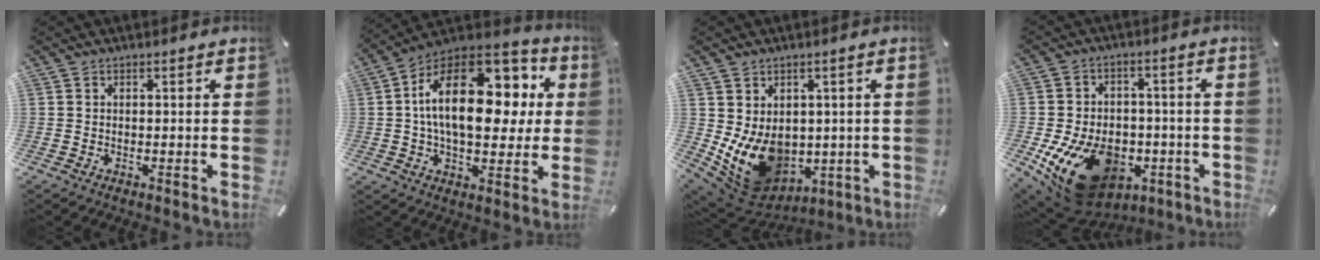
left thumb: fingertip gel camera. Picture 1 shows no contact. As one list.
[{"total": 22.9, "force": [5.1, 13.2, 18.0], "torque": [-0.322, -0.015, 0.084]}, {"total": 11.5, "force": [-0.4, 9.8, 6.0], "torque": [-0.117, -0.025, 0.001]}, {"total": 18.3, "force": [-6.9, 12.4, 11.5], "torque": [-0.208, 0.033, -0.106]}]